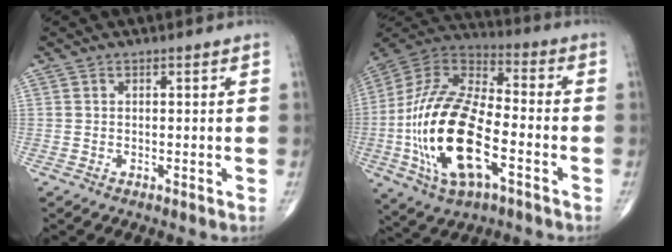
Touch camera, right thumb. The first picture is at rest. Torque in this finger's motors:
{"motor_torque": [0.45, 1.29, 2.27, -0.49, 0.30]}